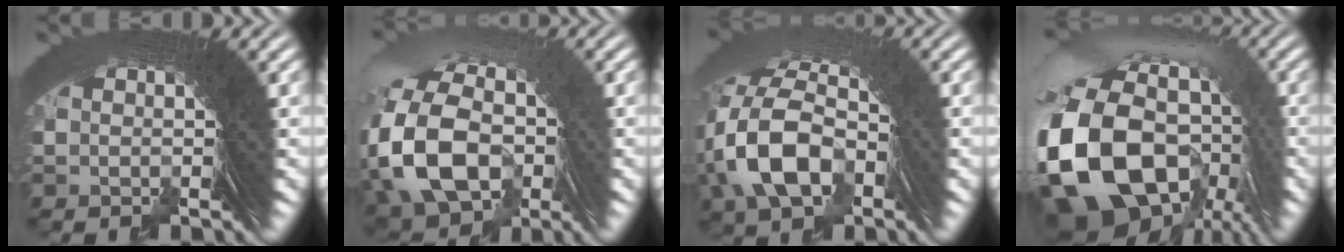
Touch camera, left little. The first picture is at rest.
{"total": 10.9, "force": [0.1, 7.9, 7.4], "torque": [-0.175, -0.023, 0.009]}
{"total": 8.8, "force": [1.1, 6.3, 6.0], "torque": [-0.144, 0.009, 0.015]}
{"total": 19.1, "force": [-1.9, 13.9, 13.0], "torque": [-0.273, -0.049, -0.017]}